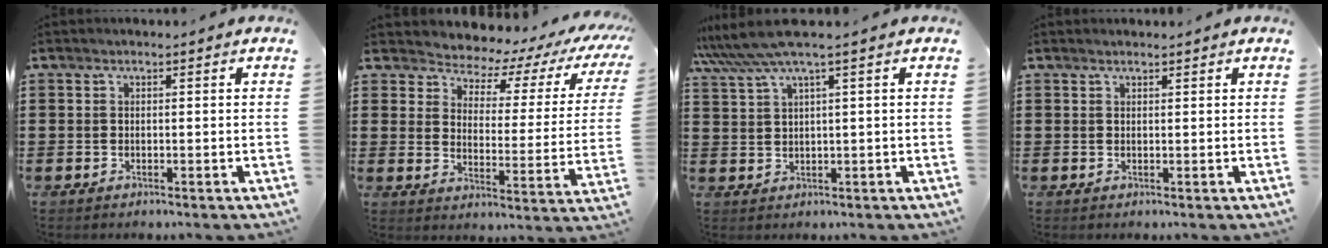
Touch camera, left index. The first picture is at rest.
{"total": 3.6, "force": [3.3, 1.3, 0.6], "torque": [-0.039, -0.033, 0.047]}
{"total": 4.8, "force": [2.9, -0.5, 3.8], "torque": [-0.089, -0.011, 0.047]}
{"total": 0.7, "force": [0.6, 0.1, 0.2], "torque": [-0.004, -0.001, 0.013]}